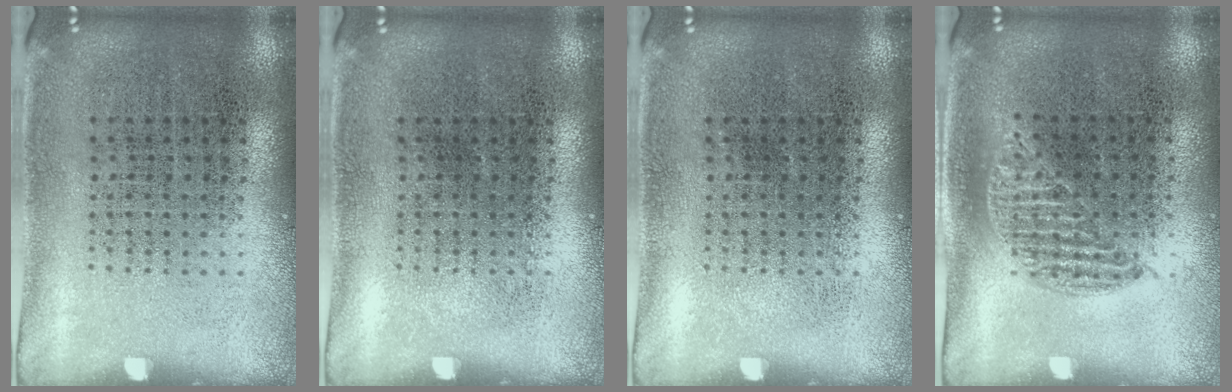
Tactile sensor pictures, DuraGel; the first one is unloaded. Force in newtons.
{"total": 0.0}
{"total": 0.0}
{"total": 1.0, "press": 0.8, "slide": 0.5}